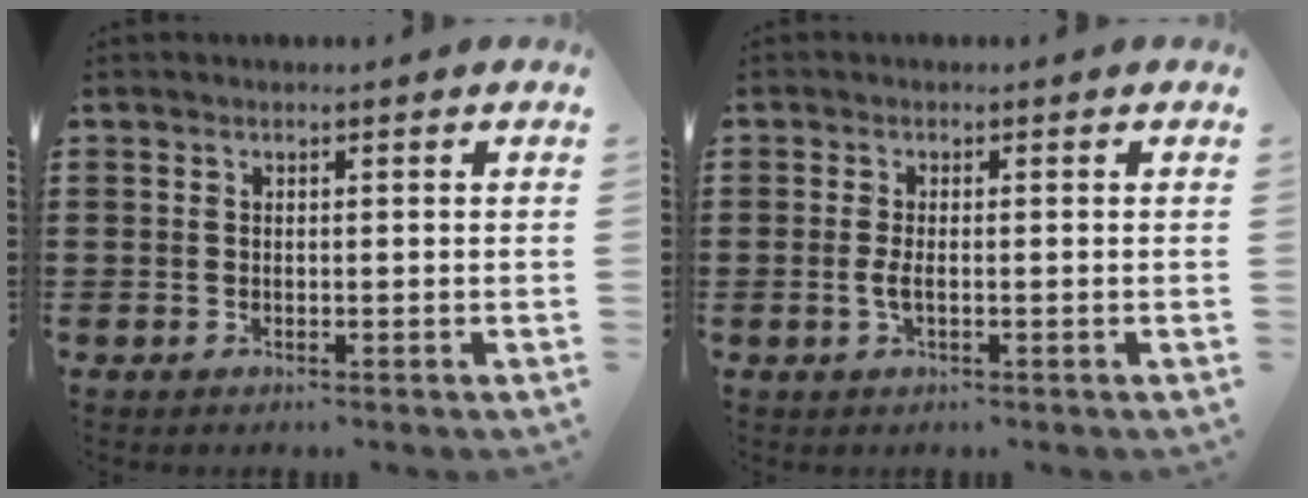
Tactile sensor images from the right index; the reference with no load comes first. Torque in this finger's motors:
{"motor_torque": [1.57, 0.56, 0.34, 0.10]}